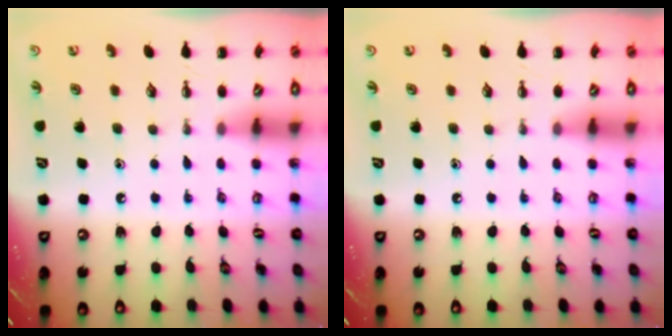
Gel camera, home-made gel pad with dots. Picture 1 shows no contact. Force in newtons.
{"total": 0.0}